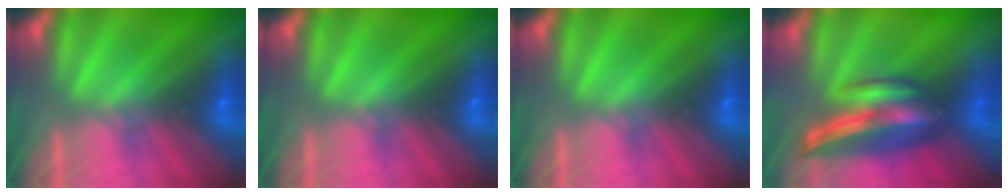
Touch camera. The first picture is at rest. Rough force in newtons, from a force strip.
{"total": 0.0}
{"total": 0.0}
{"total": 6.9}